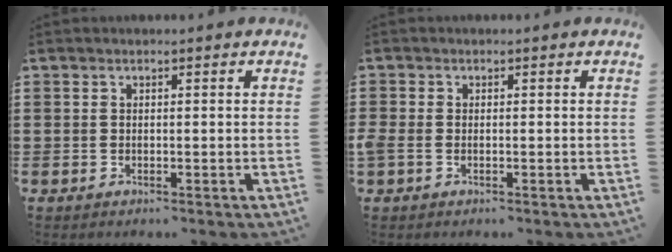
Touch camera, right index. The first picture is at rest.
{"total": 1.0, "force": [-0.5, 0.6, 0.6], "torque": [-0.021, -0.002, -0.012]}